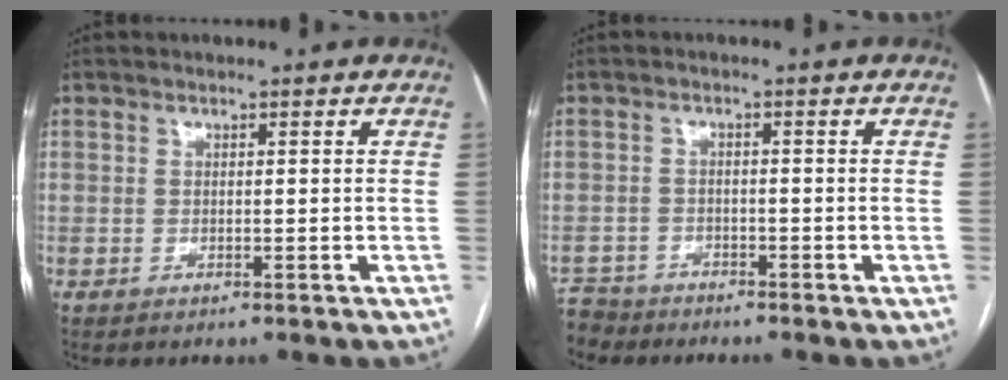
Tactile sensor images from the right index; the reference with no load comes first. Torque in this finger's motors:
{"motor_torque": [-0.09, -0.12, -0.02, -0.01]}